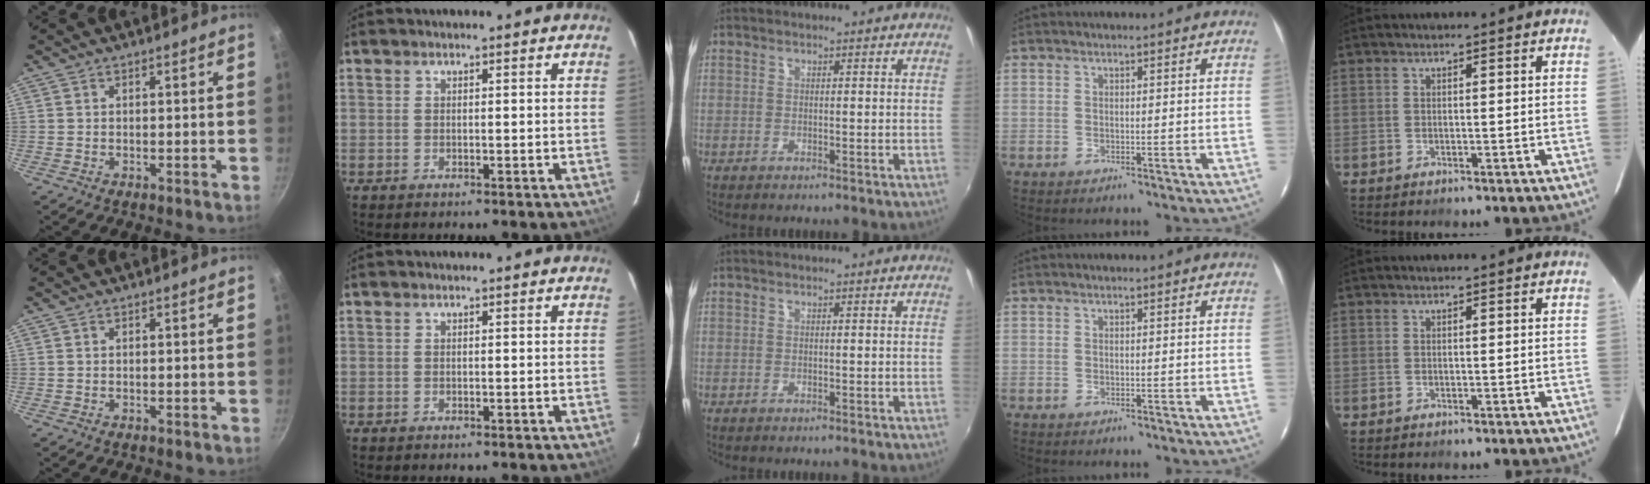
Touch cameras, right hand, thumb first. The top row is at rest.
{}